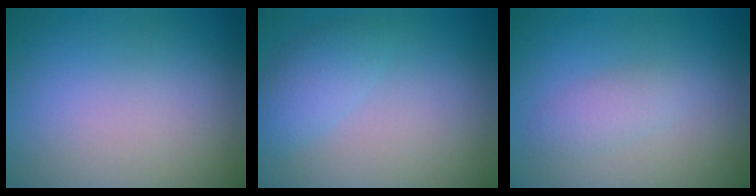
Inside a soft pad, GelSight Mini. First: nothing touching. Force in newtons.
{"total": 2.3, "press": 2.3, "slide": 0.2}
{"total": 1.6, "press": 1.6, "slide": 0.0}